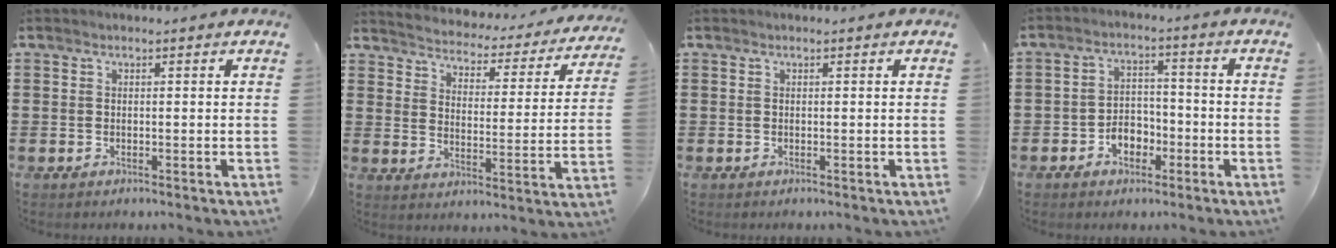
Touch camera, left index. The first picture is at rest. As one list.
[{"total": 2.6, "force": [2.6, -0.1, -0.1], "torque": [-0.020, -0.034, 0.033]}, {"total": 0.0}, {"total": 4.2, "force": [-2.5, 2.8, 2.0], "torque": [-0.039, 0.009, -0.049]}]